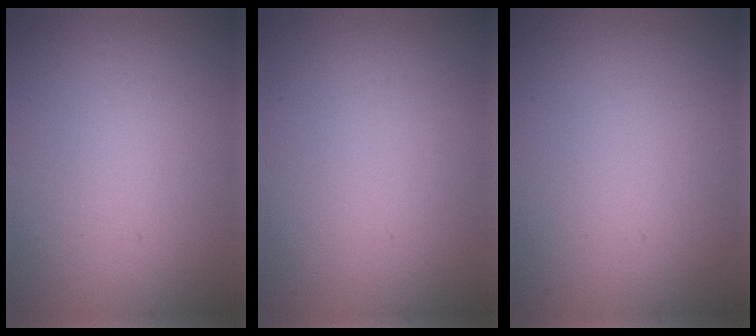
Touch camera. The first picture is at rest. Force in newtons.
{"total": 0.0}
{"total": 0.0}